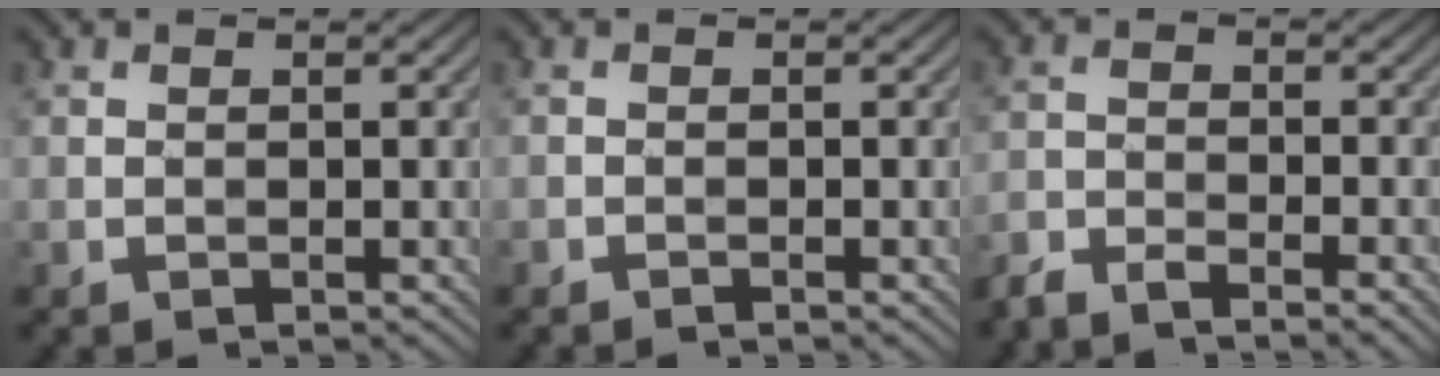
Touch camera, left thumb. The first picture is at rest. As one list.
[{"total": 0.5, "force": [-0.5, 0.0, 0.1], "torque": [0.000, 0.000, -0.011]}, {"total": 4.1, "force": [-3.6, 0.6, 1.8], "torque": [-0.036, -0.008, -0.077]}]